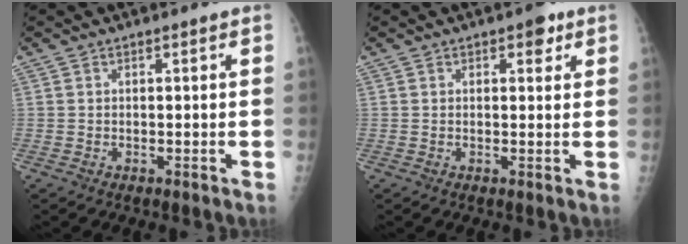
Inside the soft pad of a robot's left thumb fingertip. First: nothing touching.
{"total": 3.0, "force": [1.6, 1.5, 2.0], "torque": [-0.009, -0.001, 0.017]}